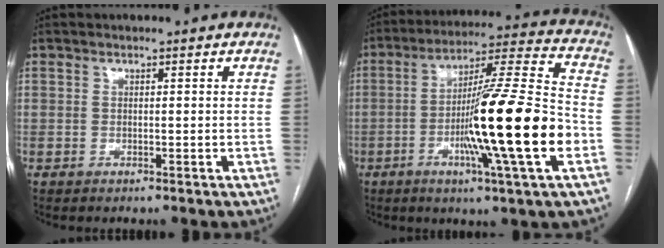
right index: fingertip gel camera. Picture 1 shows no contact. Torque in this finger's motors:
{"motor_torque": [2.14, 0.00, 1.05, 0.21]}